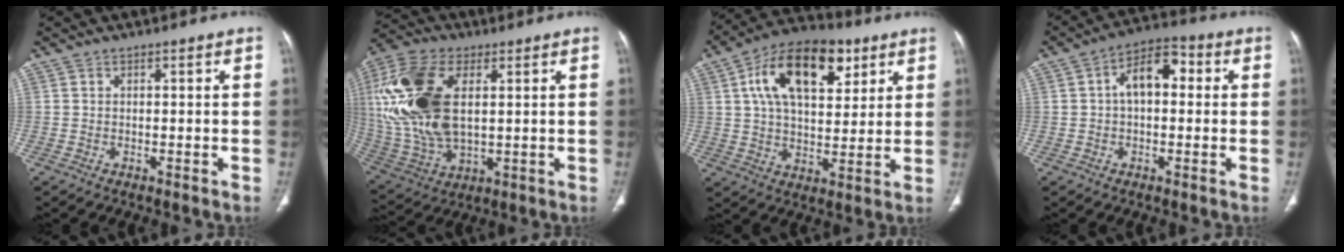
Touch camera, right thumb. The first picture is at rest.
{"total": 21.3, "force": [3.8, 11.7, 17.4], "torque": [-0.381, -0.008, 0.075]}
{"total": 18.9, "force": [7.5, 10.4, 13.9], "torque": [-0.198, -0.006, 0.120]}
{"total": 8.7, "force": [1.0, 5.2, 6.9], "torque": [-0.095, 0.031, 0.007]}